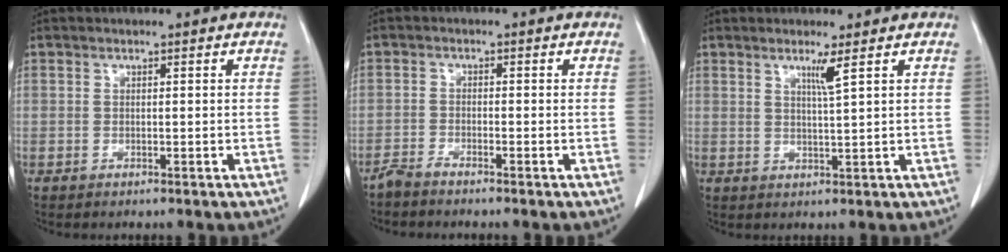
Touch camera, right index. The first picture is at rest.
{"total": 2.2, "force": [-2.0, -0.2, 0.9], "torque": [-0.019, -0.003, -0.041]}
{"total": 2.7, "force": [1.5, -0.7, 2.1], "torque": [-0.037, -0.010, 0.030]}